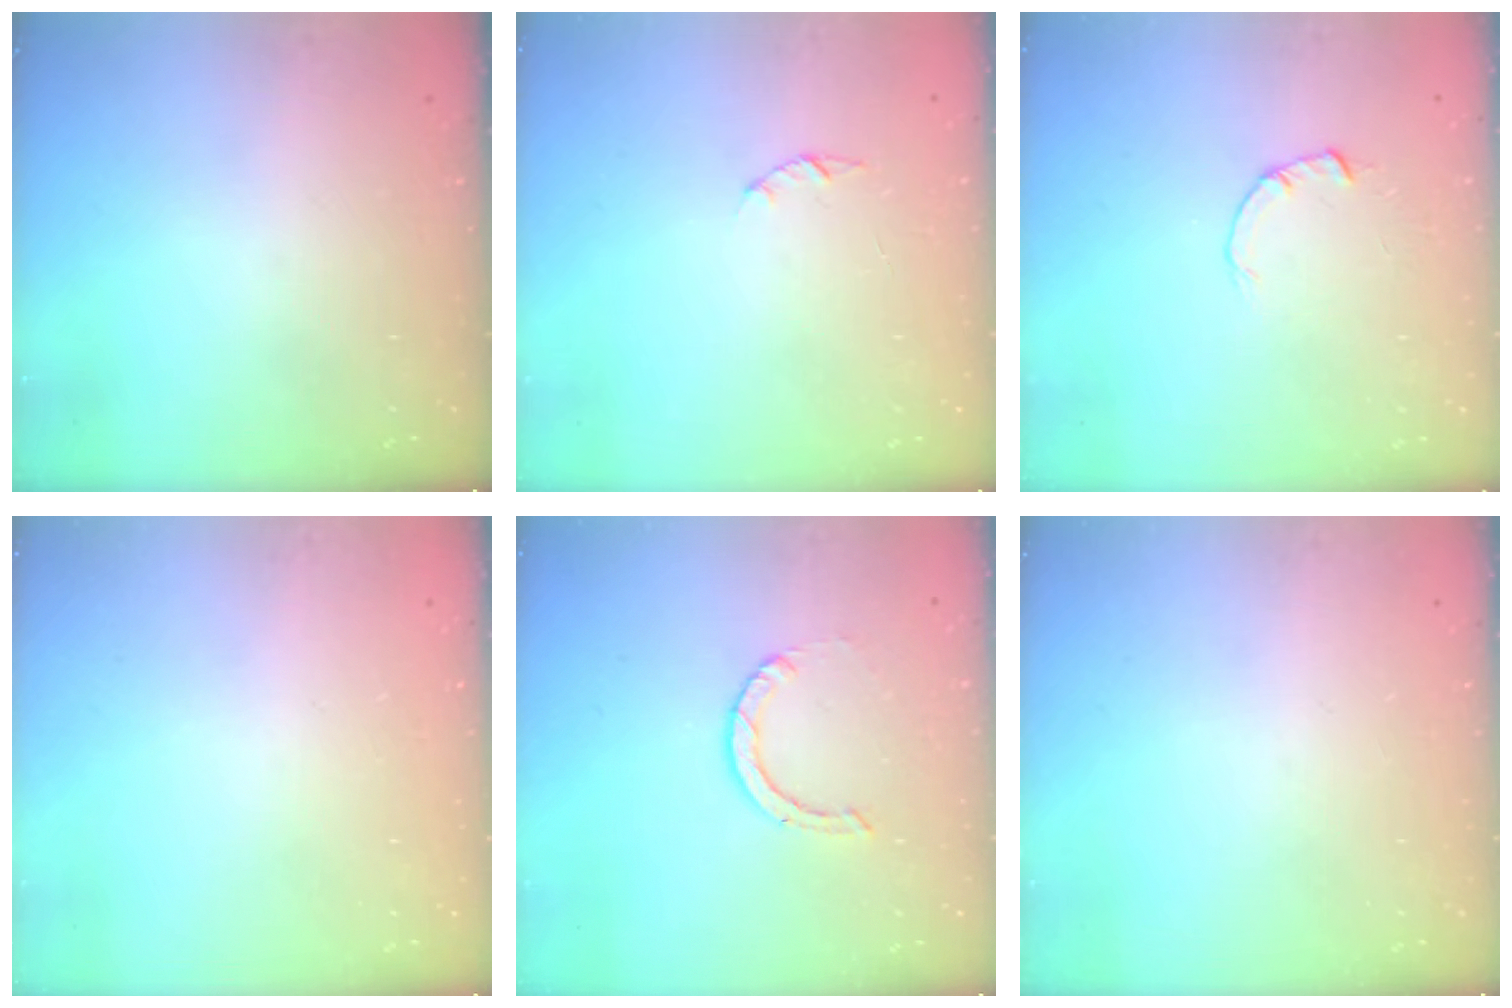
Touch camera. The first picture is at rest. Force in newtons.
{"total": 1.4, "press": 1.4, "slide": 0.3}
{"total": 1.8, "press": 1.7, "slide": 0.3}
{"total": 2.6, "press": 2.6, "slide": 0.2}
{"total": 0.9, "press": 0.9, "slide": 0.1}
{"total": 0.0}